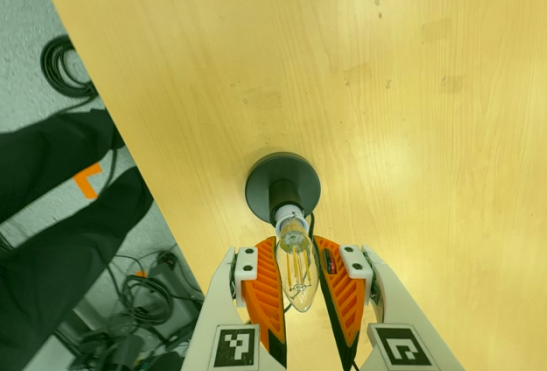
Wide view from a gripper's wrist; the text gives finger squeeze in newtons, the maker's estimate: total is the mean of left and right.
{"total": 12.6, "left": 11.4, "right": 13.9}